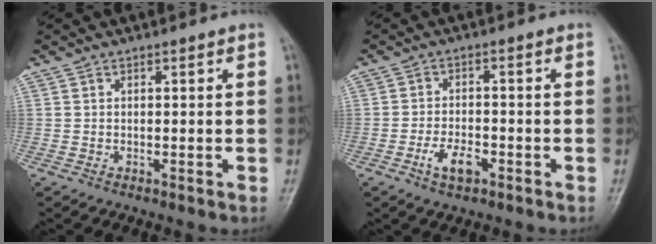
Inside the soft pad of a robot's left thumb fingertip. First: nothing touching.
{"total": 4.7, "force": [-2.4, 2.3, 3.4], "torque": [-0.060, 0.011, -0.042]}